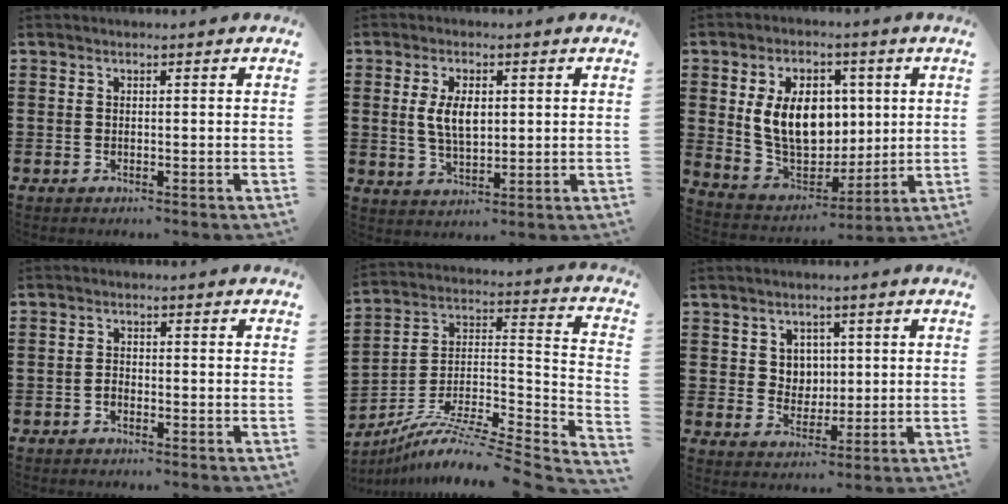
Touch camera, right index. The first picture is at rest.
{"total": 5.6, "force": [0.8, 2.8, 4.7], "torque": [-0.095, 0.004, 0.008]}
{"total": 12.3, "force": [2.1, 8.6, 8.5], "torque": [-0.184, 0.012, 0.034]}
{"total": 1.1, "force": [-0.9, 0.6, 0.4], "torque": [-0.010, -0.001, -0.016]}
{"total": 8.9, "force": [-6.6, 1.1, 5.9], "torque": [-0.106, -0.008, -0.131]}
{"total": 3.9, "force": [1.5, 3.5, 0.7], "torque": [-0.023, 0.009, 0.024]}